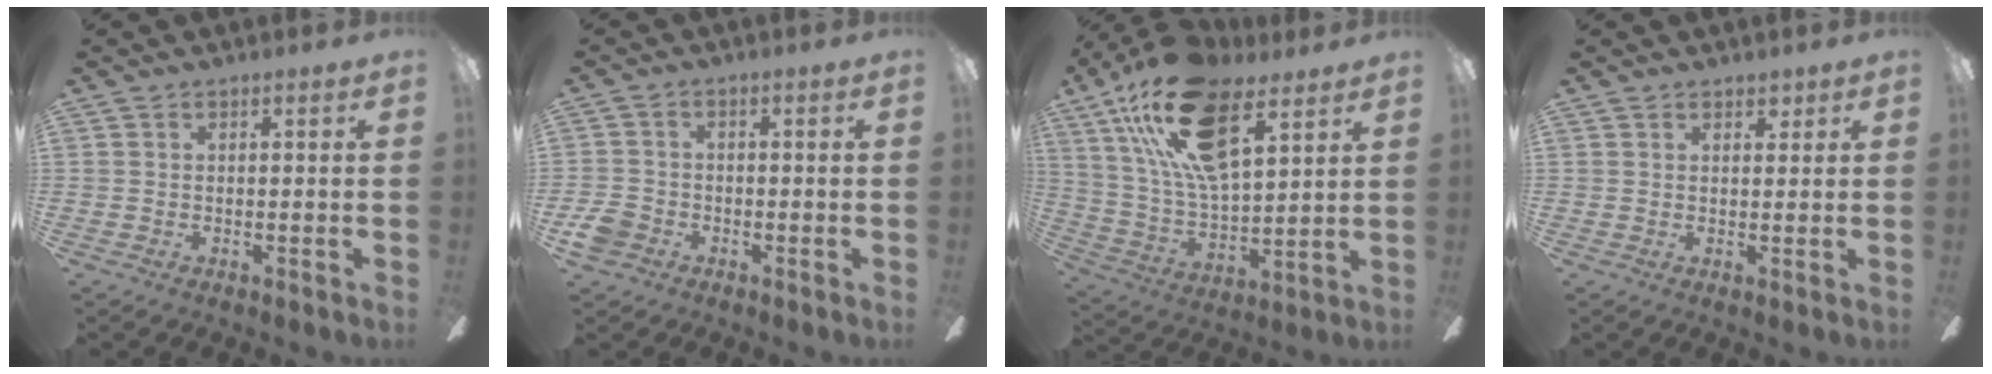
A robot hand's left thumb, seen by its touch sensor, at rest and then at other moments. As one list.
[{"total": 4.9, "force": [-2.5, 3.8, 1.9], "torque": [-0.046, 0.013, -0.048]}, {"total": 23.3, "force": [13.2, 10.3, 16.2], "torque": [-0.321, -0.046, 0.229]}, {"total": 2.2, "force": [1.6, 1.3, 0.8], "torque": [-0.001, -0.003, 0.026]}]